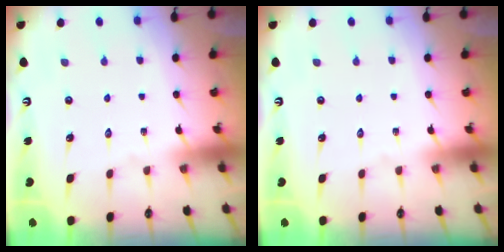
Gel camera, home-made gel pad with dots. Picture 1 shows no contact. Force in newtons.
{"total": 0.0}